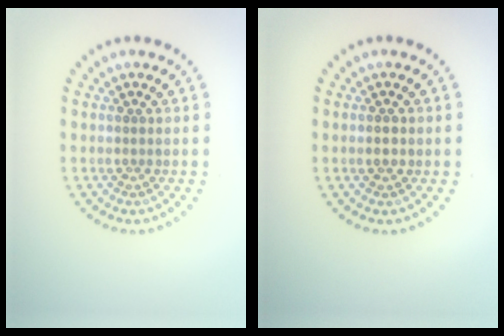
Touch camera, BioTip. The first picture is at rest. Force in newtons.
{"total": 1.4, "press": 1.4, "slide": 0.2}